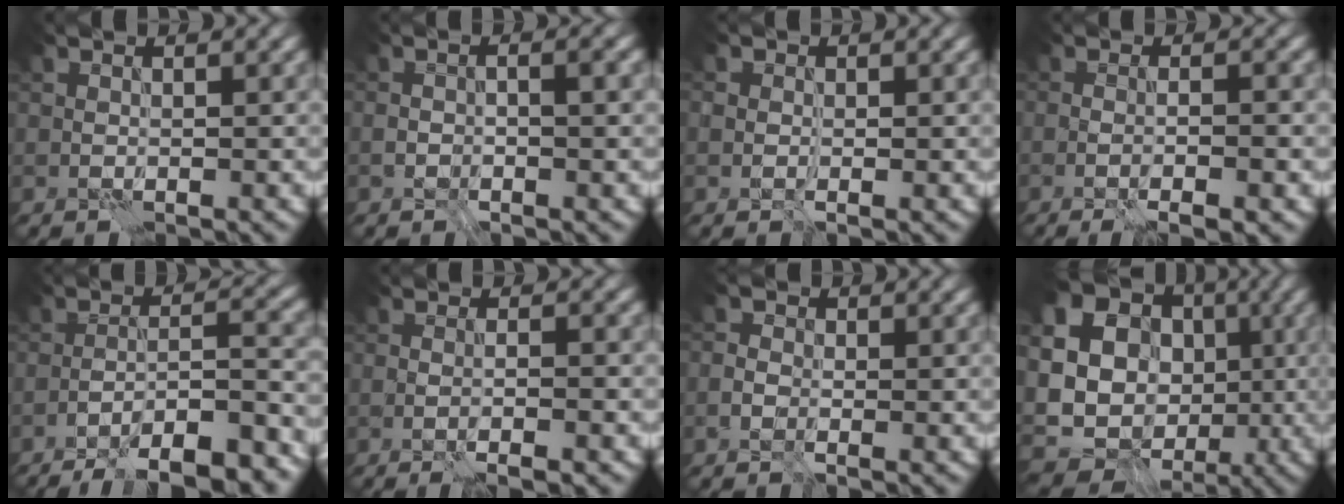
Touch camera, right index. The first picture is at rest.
{"total": 2.2, "force": [-0.6, 0.7, 2.0], "torque": [-0.034, 0.003, -0.013]}
{"total": 1.8, "force": [0.0, 1.6, 0.9], "torque": [-0.008, 0.001, -0.005]}
{"total": 4.2, "force": [-1.5, 1.0, 3.8], "torque": [-0.047, 0.002, -0.018]}
{"total": 13.2, "force": [-9.9, 3.1, 8.2], "torque": [-0.111, 0.006, -0.133]}
{"total": 3.5, "force": [-1.2, 0.8, 3.1], "torque": [-0.034, 0.004, -0.020]}
{"total": 2.0, "force": [-0.8, 1.4, 1.2], "torque": [-0.022, 0.002, -0.024]}
{"total": 21.8, "force": [1.2, 20.1, 8.4], "torque": [-0.190, 0.005, -0.013]}